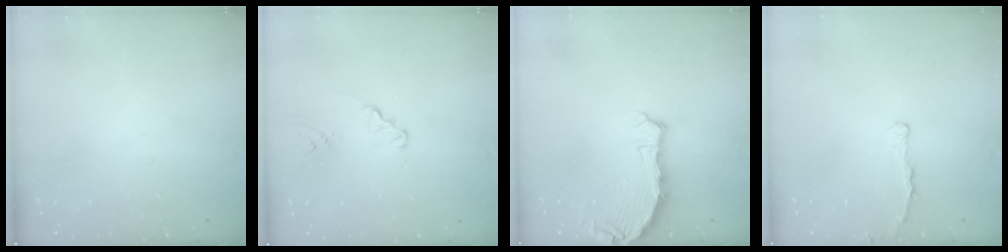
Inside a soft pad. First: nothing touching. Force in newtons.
{"total": 1.7, "press": 1.7, "slide": 0.2}
{"total": 6.9, "press": 5.2, "slide": 4.5}
{"total": 2.3, "press": 2.3, "slide": 0.4}